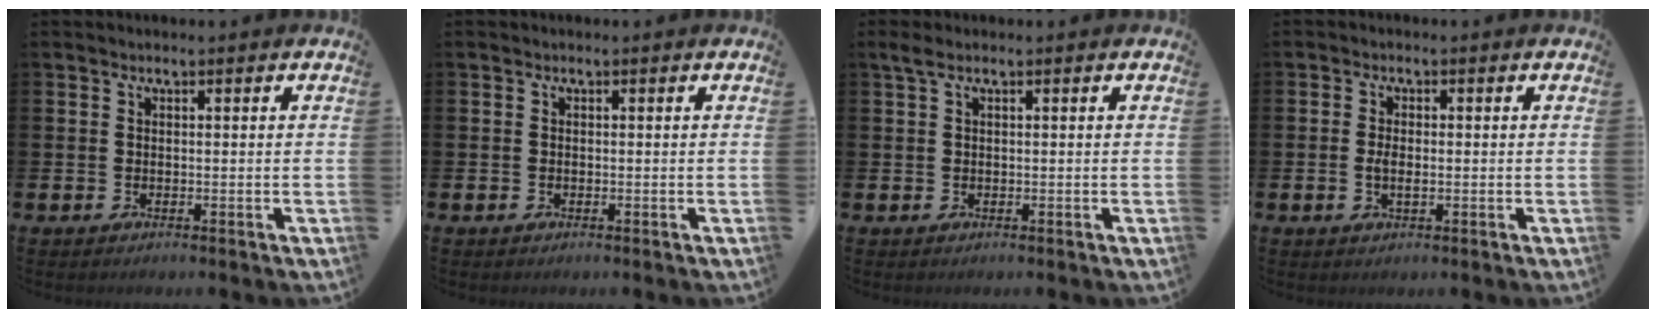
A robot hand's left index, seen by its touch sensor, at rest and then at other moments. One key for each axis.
{"total": 0.0}
{"total": 1.1, "fx": 0.4, "fy": 0.3, "fz": 1.0, "tx": -0.023, "ty": 0.005, "tz": 0.006}
{"total": 1.8, "fx": -0.2, "fy": 0.9, "fz": 1.6, "tx": -0.024, "ty": 0.000, "tz": -0.005}